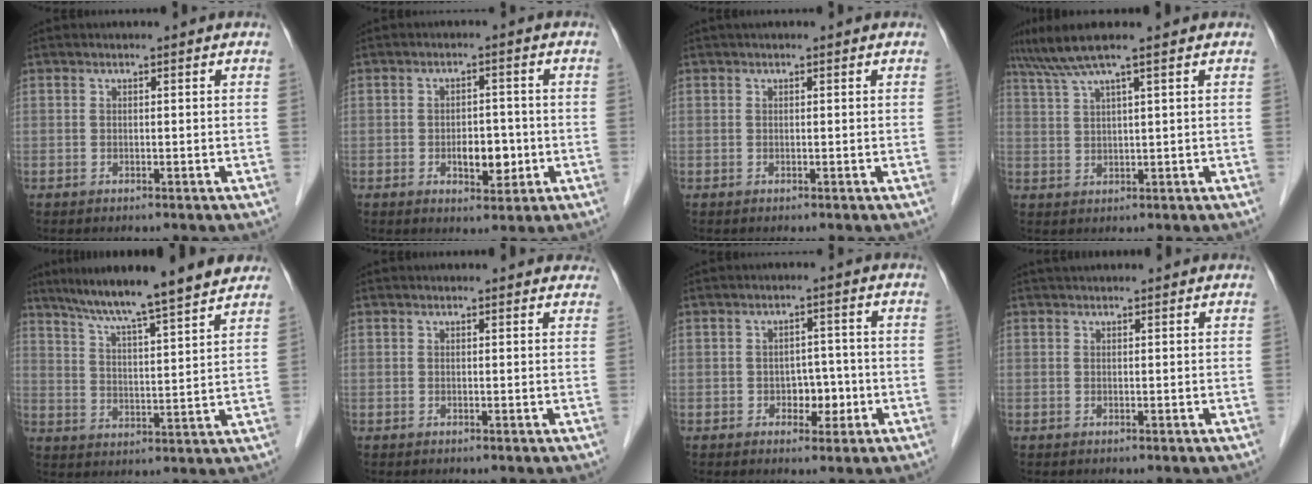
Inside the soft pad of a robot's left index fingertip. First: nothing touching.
{"total": 4.5, "force": [-1.1, 2.5, 3.6], "torque": [-0.051, 0.003, -0.011]}
{"total": 0.8, "force": [0.7, 0.1, 0.4], "torque": [-0.008, 0.016, 0.012]}
{"total": 5.4, "force": [4.2, -1.3, 3.1], "torque": [-0.070, 0.023, 0.087]}
{"total": 15.4, "force": [13.2, 0.3, 7.9], "torque": [-0.122, 0.017, 0.193]}
{"total": 4.9, "force": [4.6, 1.3, 1.0], "torque": [-0.001, 0.014, 0.039]}
{"total": 3.5, "force": [-1.0, 2.4, 2.3], "torque": [-0.027, 0.009, -0.011]}
{"total": 2.5, "force": [2.4, 0.2, 0.8], "torque": [-0.009, 0.031, 0.039]}